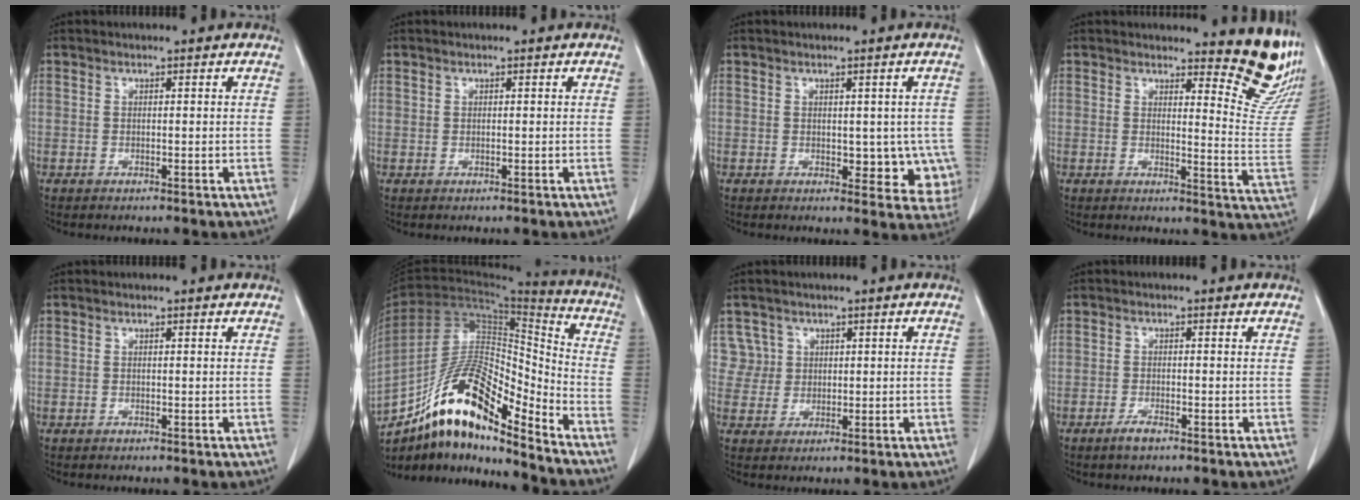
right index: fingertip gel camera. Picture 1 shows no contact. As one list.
[{"total": 0.0}, {"total": 6.6, "force": [-0.5, 4.2, 5.1], "torque": [-0.029, 0.001, 0.003]}, {"total": 11.5, "force": [10.4, 1.4, 4.8], "torque": [-0.037, -0.094, 0.096]}, {"total": 0.0}, {"total": 17.8, "force": [-12.5, 4.1, 12.0], "torque": [-0.216, 0.026, -0.219]}, {"total": 3.6, "force": [1.4, 3.2, -0.6], "torque": [0.030, 0.008, 0.024]}, {"total": 1.9, "force": [-1.4, 0.2, 1.3], "torque": [-0.029, -0.002, -0.027]}]